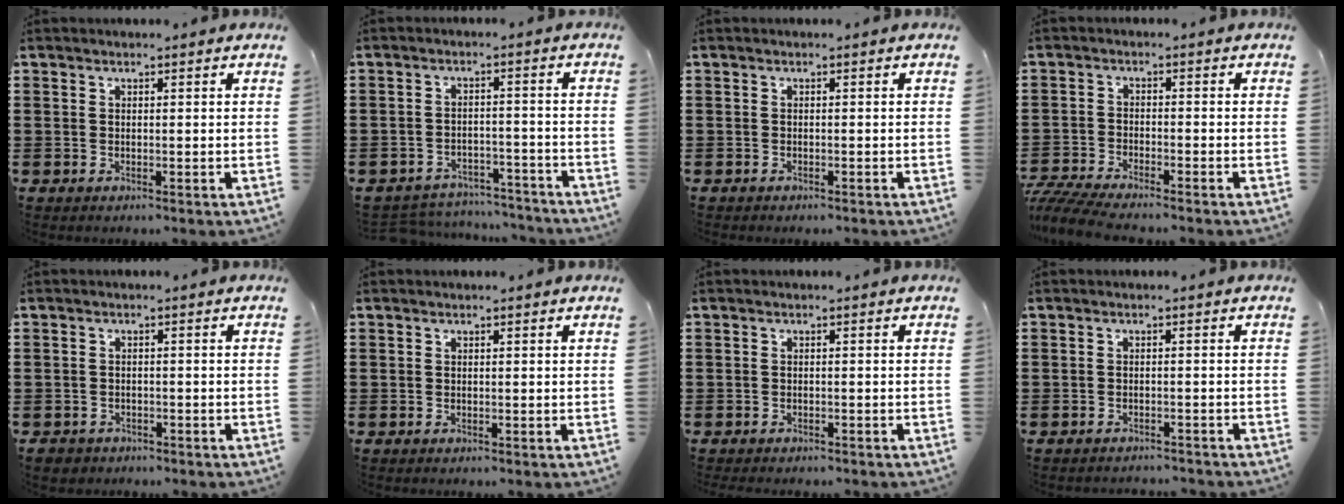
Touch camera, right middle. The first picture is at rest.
{"total": 4.4, "force": [-4.3, 0.7, 0.1], "torque": [-0.005, 0.008, -0.091]}
{"total": 0.5, "force": [-0.5, 0.1, 0.0], "torque": [-0.002, 0.000, -0.011]}
{"total": 4.7, "force": [-4.5, 0.4, 1.3], "torque": [-0.043, -0.009, -0.095]}
{"total": 1.5, "force": [-1.3, 0.7, -0.1], "torque": [-0.004, 0.004, -0.030]}
{"total": 0.0}
{"total": 0.9, "force": [-0.9, 0.2, 0.0], "torque": [-0.002, 0.002, -0.021]}
{"total": 1.4, "force": [-1.4, 0.1, 0.0], "torque": [-0.004, 0.003, -0.031]}